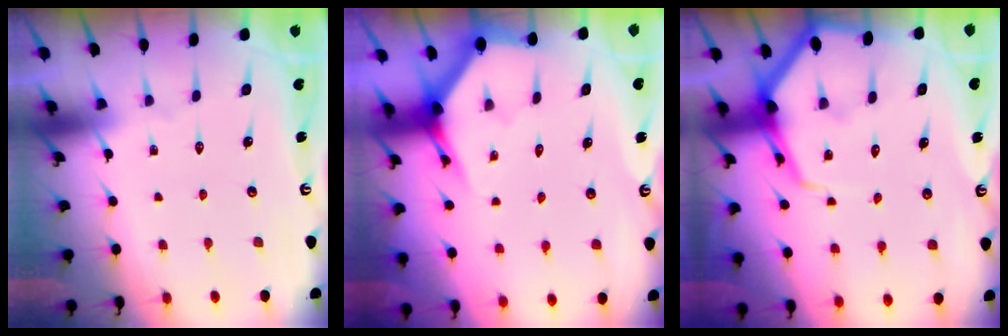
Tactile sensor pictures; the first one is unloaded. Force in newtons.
{"total": 3.9, "press": 3.9, "slide": 0.2}
{"total": 8.1, "press": 8.1, "slide": 0.9}